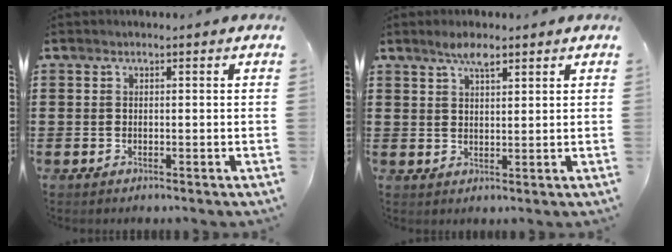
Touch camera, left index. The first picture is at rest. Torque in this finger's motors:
{"motor_torque": [0.28, 0.22, 0.07, 0.01]}